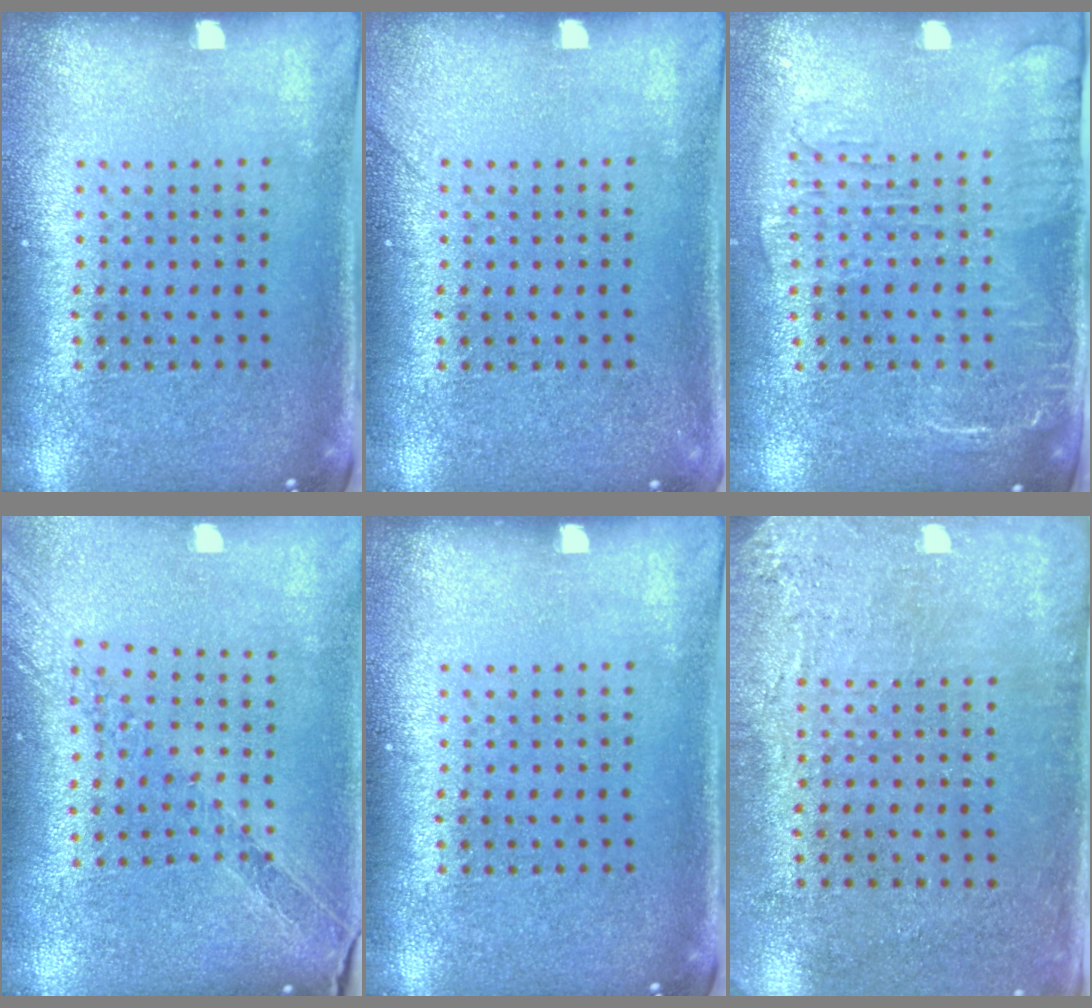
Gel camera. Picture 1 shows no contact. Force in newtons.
{"total": 0.8, "press": 0.8, "slide": 0.1}
{"total": 2.0, "press": 1.6, "slide": 1.1}
{"total": 1.2, "press": 1.2, "slide": 0.2}
{"total": 0.0}
{"total": 2.9, "press": 2.4, "slide": 1.6}